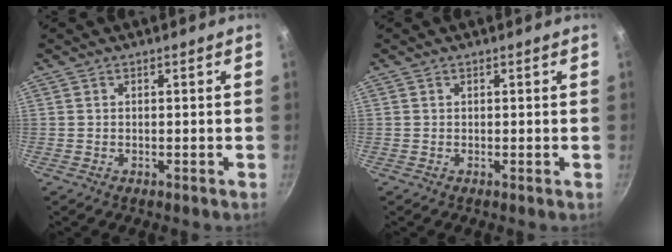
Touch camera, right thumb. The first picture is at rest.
{"total": 0.0}